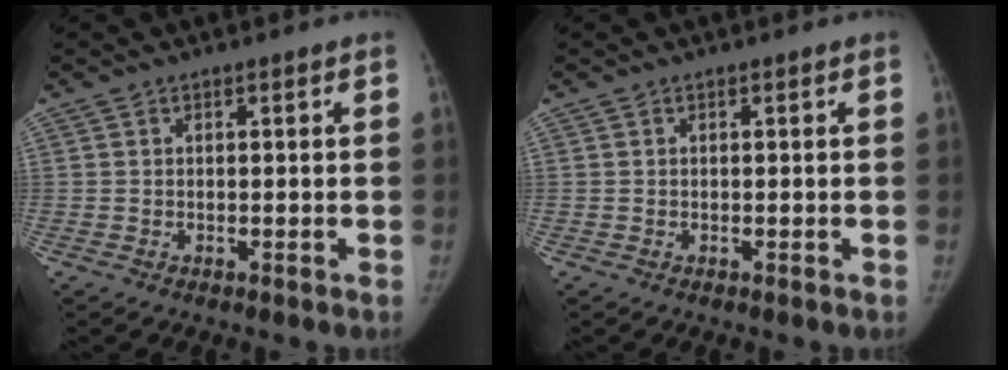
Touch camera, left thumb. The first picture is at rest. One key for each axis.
{"total": 0.0}